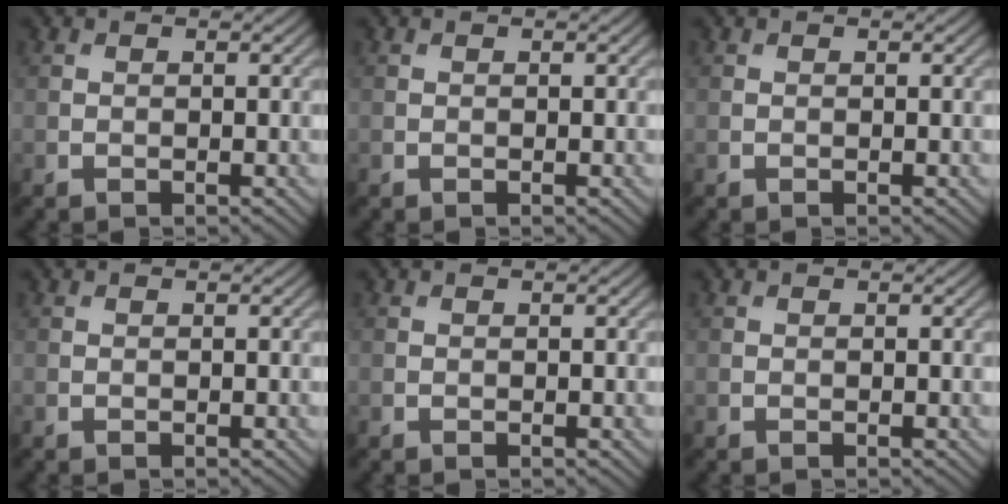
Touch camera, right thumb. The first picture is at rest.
{"total": 0.0}
{"total": 0.0}
{"total": 0.0}
{"total": 0.0}
{"total": 0.0}